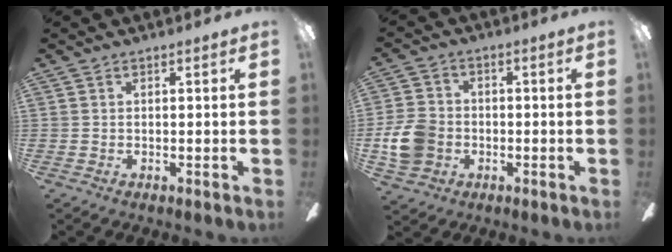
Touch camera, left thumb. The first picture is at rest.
{"total": 9.3, "force": [-1.8, 7.7, 4.8], "torque": [-0.108, 0.022, -0.032]}